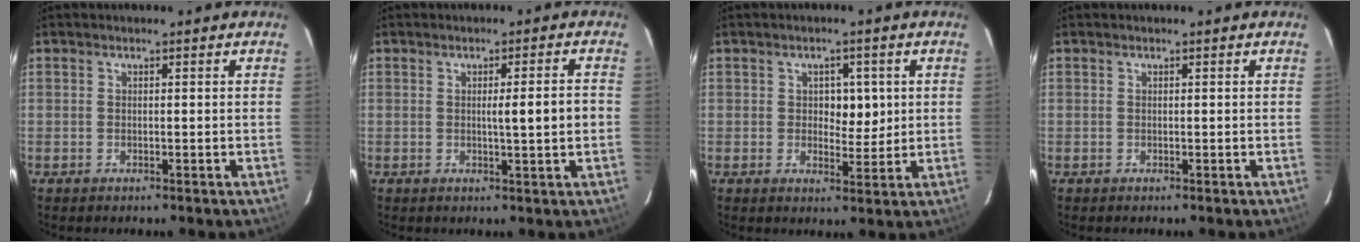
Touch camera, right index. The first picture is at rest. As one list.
[{"total": 4.2, "force": [-0.2, -0.4, 4.2], "torque": [-0.061, -0.002, -0.003]}, {"total": 4.3, "force": [0.9, 2.7, 3.2], "torque": [-0.037, 0.003, 0.016]}, {"total": 0.0}]